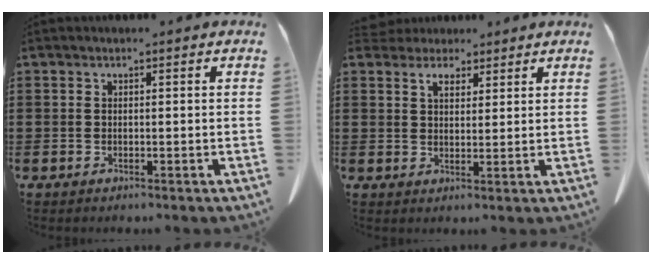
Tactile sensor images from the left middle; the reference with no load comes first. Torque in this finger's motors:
{"motor_torque": [0.21, 0.07, 0.05, 0.01]}